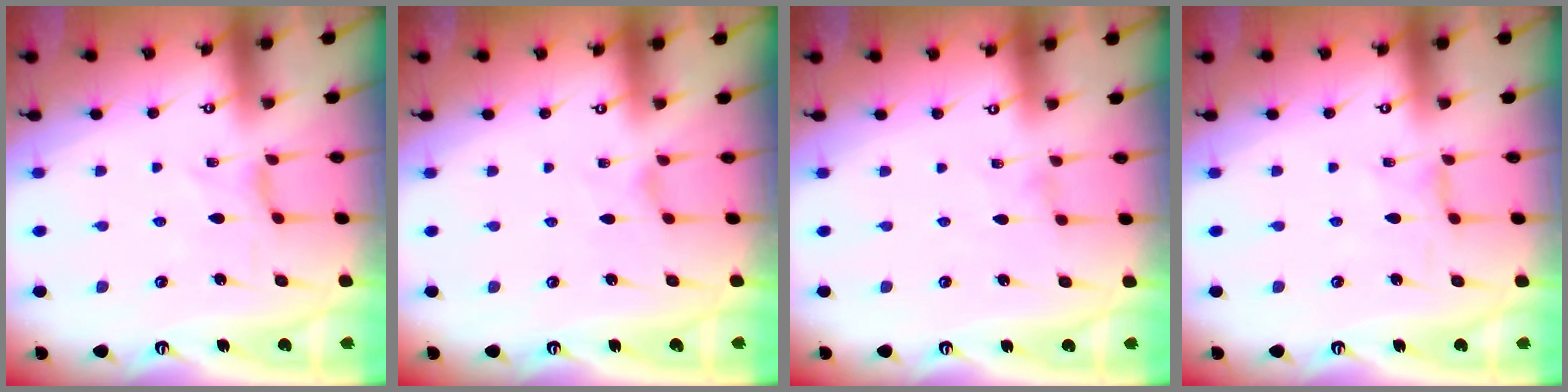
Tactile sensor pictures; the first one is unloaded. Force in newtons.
{"total": 0.9, "press": 0.8, "slide": 0.3}
{"total": 0.0}
{"total": 0.0}